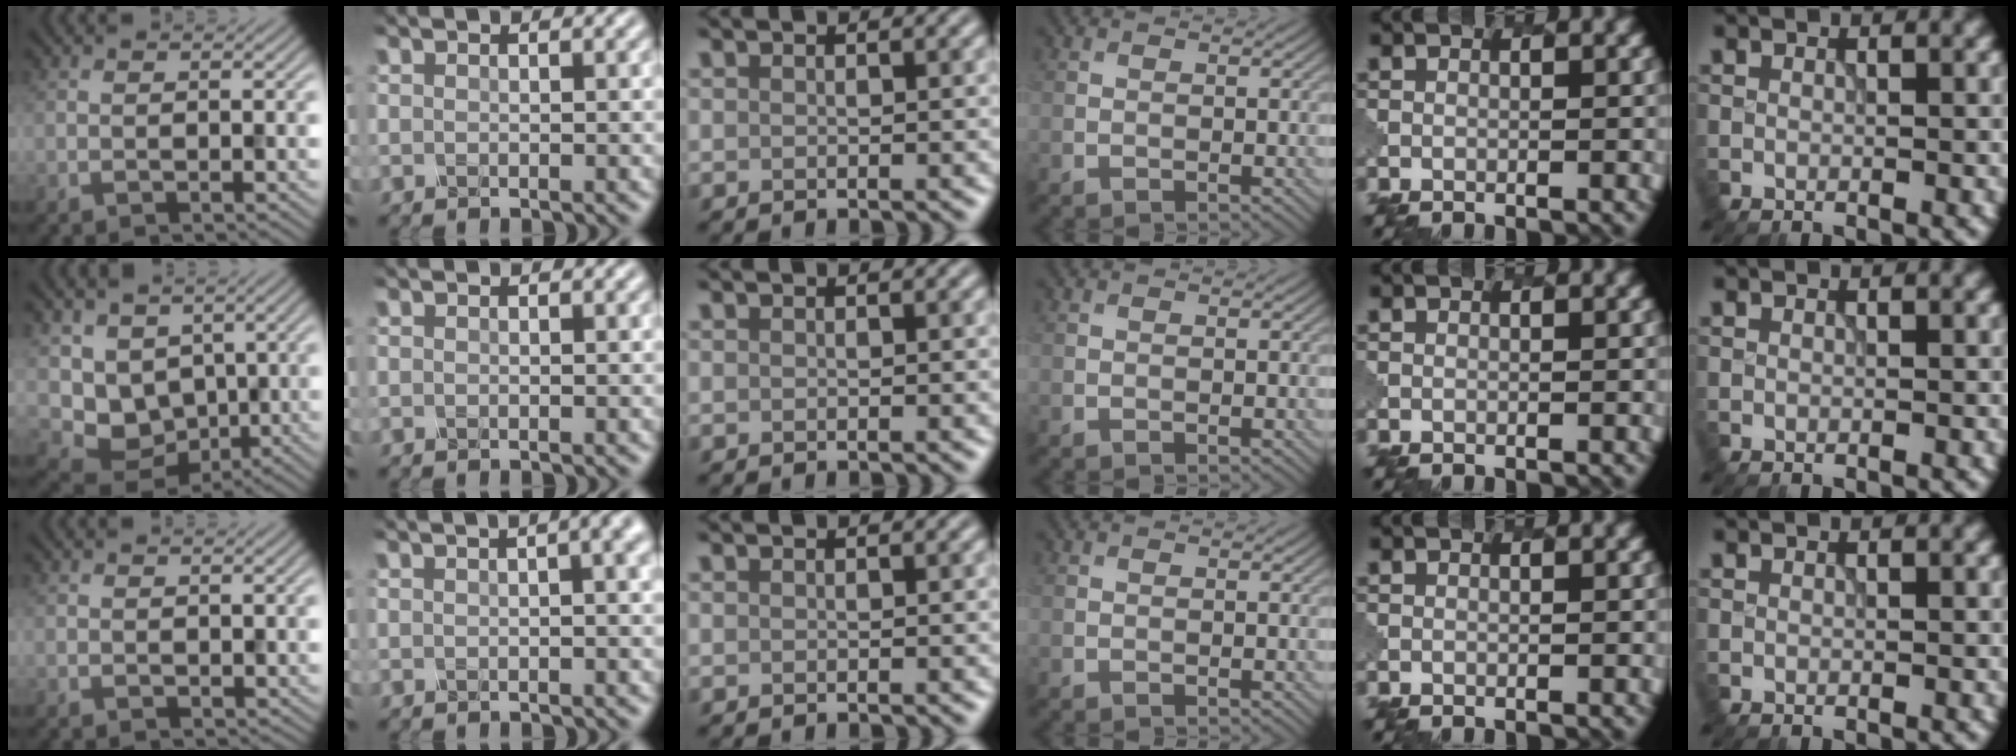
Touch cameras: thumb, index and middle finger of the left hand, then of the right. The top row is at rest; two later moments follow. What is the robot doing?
{"motion": "dispense", "object": "syringe"}